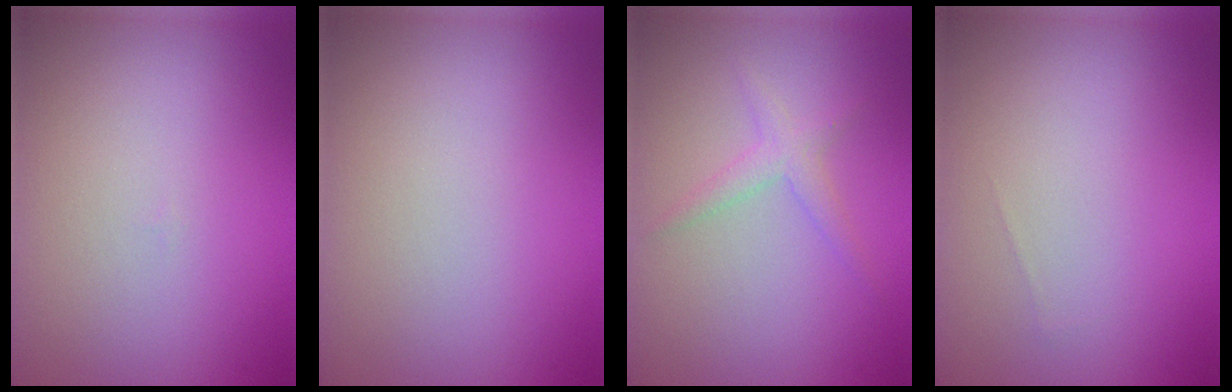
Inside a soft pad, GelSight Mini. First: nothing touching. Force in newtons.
{"total": 0.0}
{"total": 1.7, "press": 1.7, "slide": 0.1}
{"total": 0.0}